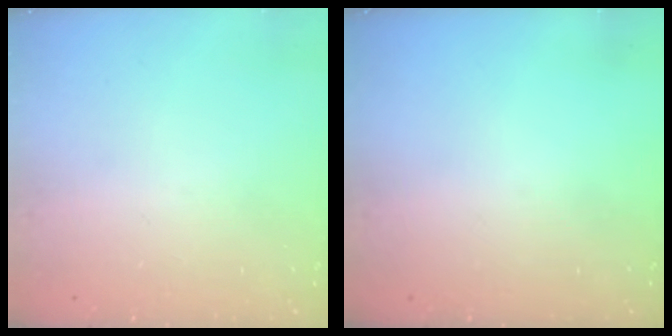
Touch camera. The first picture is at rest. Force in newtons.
{"total": 0.0}